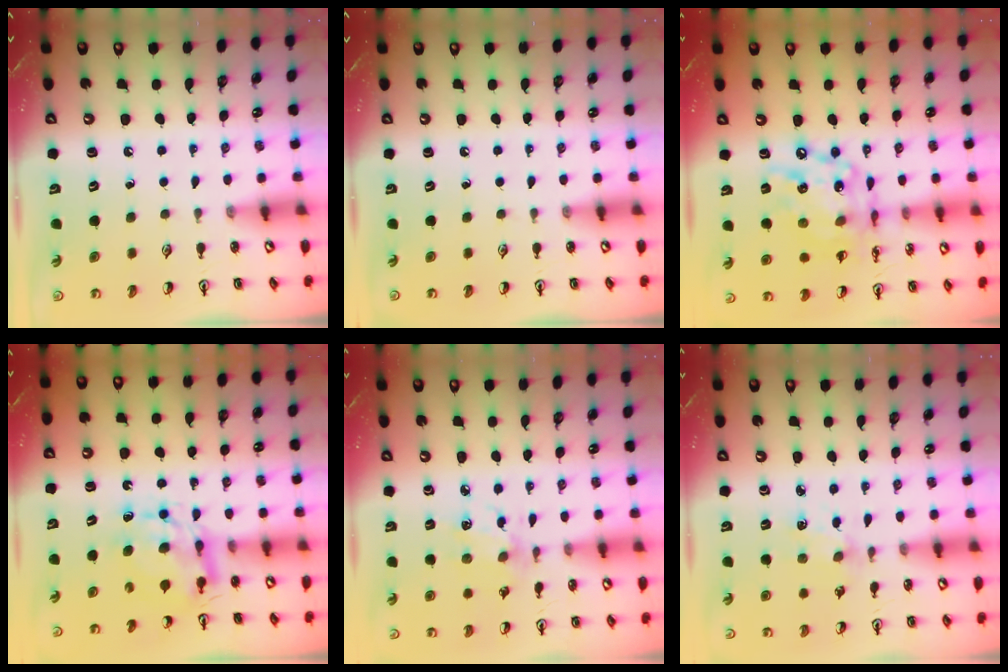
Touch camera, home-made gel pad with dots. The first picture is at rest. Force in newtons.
{"total": 0.0}
{"total": 14.1, "press": 14.1, "slide": 1.3}
{"total": 7.9, "press": 7.9, "slide": 0.6}
{"total": 5.7, "press": 5.6, "slide": 0.6}
{"total": 1.9, "press": 1.9, "slide": 0.3}